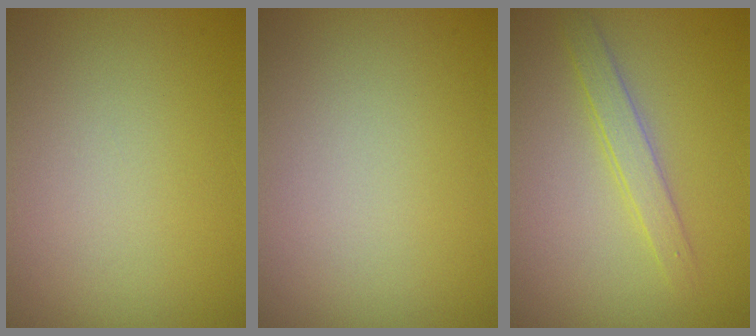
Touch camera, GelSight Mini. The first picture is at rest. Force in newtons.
{"total": 0.0}
{"total": 2.0, "press": 2.0, "slide": 0.2}